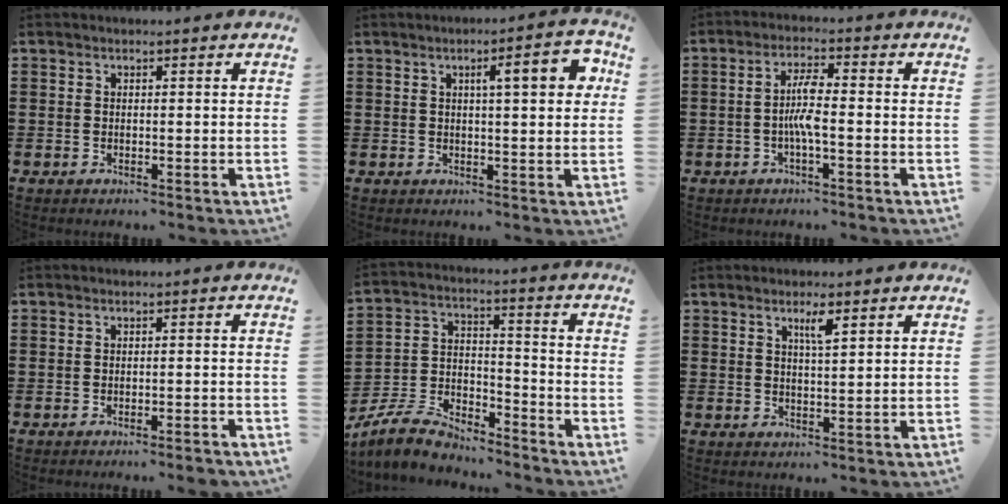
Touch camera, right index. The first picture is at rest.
{"total": 6.4, "force": [2.0, 1.4, 5.9], "torque": [-0.086, -0.003, 0.023]}
{"total": 4.9, "force": [-1.0, 1.0, 4.8], "torque": [-0.100, 0.001, -0.025]}
{"total": 1.3, "force": [-1.1, -0.2, 0.6], "torque": [-0.011, 0.000, -0.022]}
{"total": 5.6, "force": [-5.2, 1.6, 1.4], "torque": [-0.037, 0.008, -0.104]}
{"total": 2.9, "force": [1.6, 0.5, 2.3], "torque": [-0.042, 0.000, 0.023]}